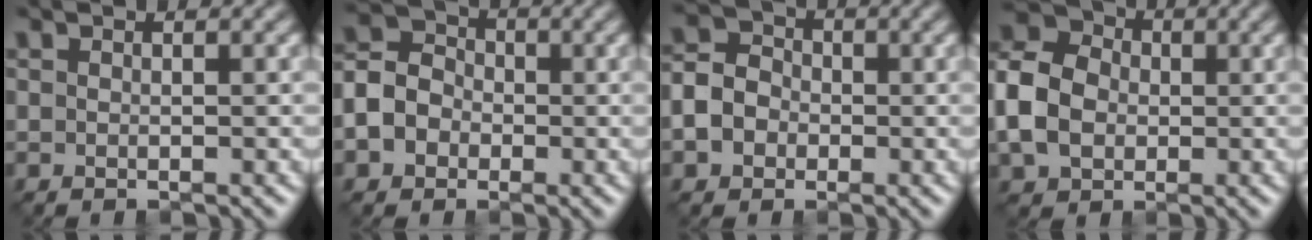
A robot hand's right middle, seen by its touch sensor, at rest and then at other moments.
{"total": 5.2, "force": [-1.8, 4.3, 2.3], "torque": [-0.043, -0.001, -0.035]}
{"total": 4.1, "force": [-1.4, 3.4, 1.8], "torque": [-0.032, -0.003, -0.023]}
{"total": 7.4, "force": [-1.2, 6.0, 4.1], "torque": [-0.115, 0.005, -0.033]}